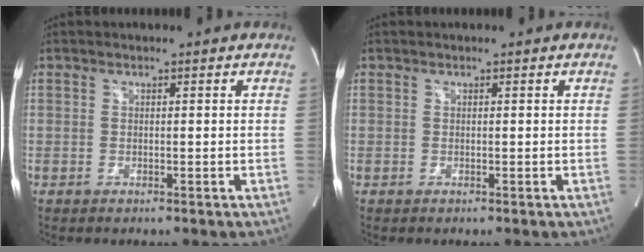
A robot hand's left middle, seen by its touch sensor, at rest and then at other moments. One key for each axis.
{"total": 0.0}